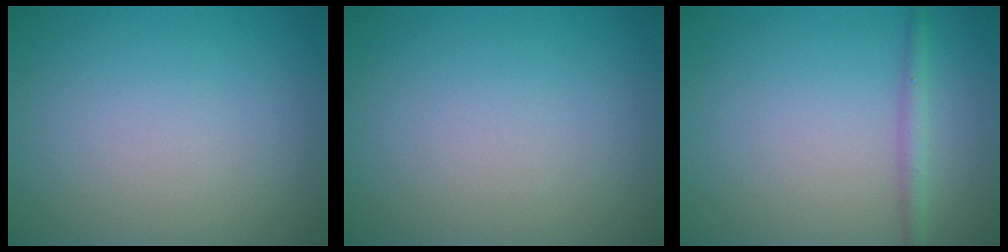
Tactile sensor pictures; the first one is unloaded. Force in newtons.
{"total": 0.0}
{"total": 1.6, "press": 1.6, "slide": 0.1}